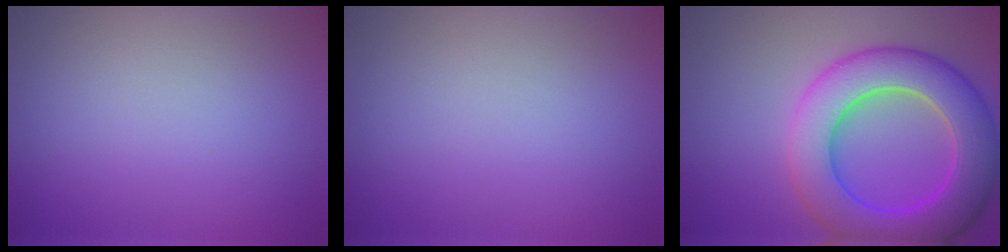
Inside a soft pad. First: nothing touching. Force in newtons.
{"total": 0.0}
{"total": 9.5, "press": 9.5, "slide": 0.2}